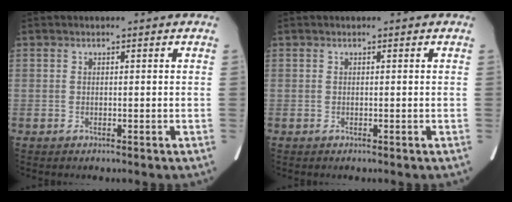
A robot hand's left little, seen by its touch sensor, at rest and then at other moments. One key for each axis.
{"total": 0.0}